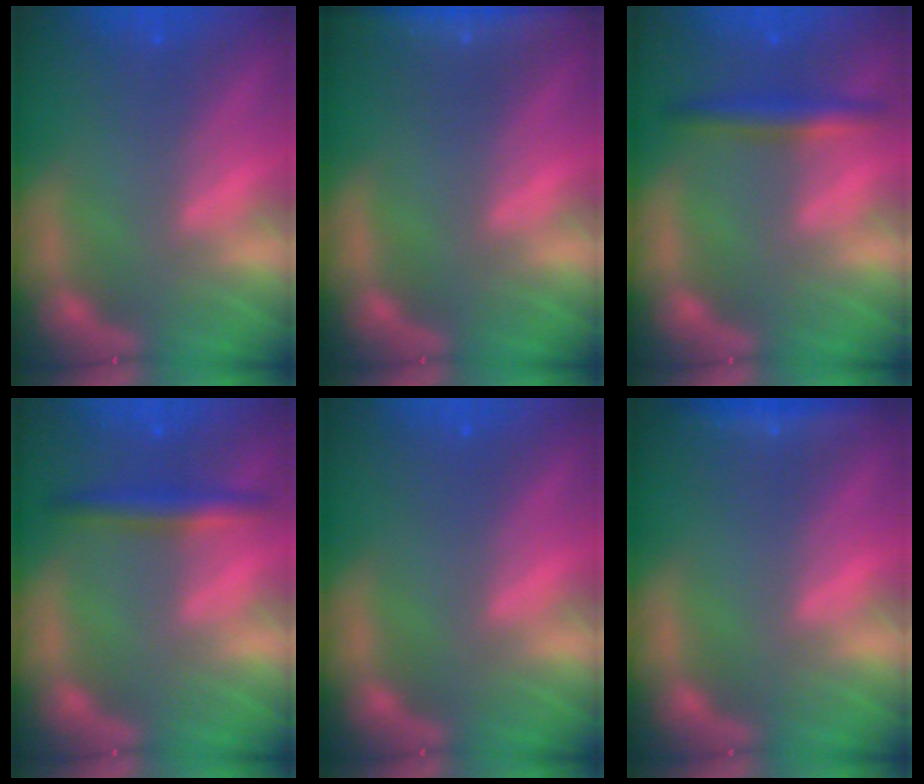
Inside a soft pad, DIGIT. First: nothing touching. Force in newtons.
{"total": 7.4}
{"total": 3.0}
{"total": 3.0}
{"total": 0.0}
{"total": 2.4}